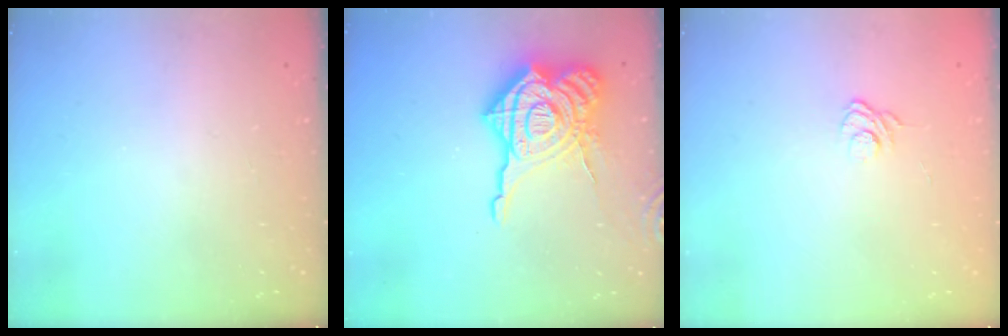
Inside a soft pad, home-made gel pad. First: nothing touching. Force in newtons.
{"total": 23.6, "press": 23.5, "slide": 2.7}
{"total": 2.8, "press": 2.5, "slide": 1.4}